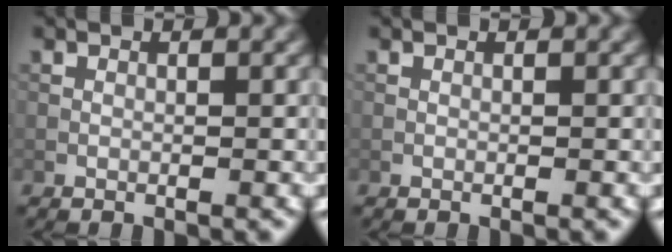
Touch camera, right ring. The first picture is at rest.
{"total": 0.0}